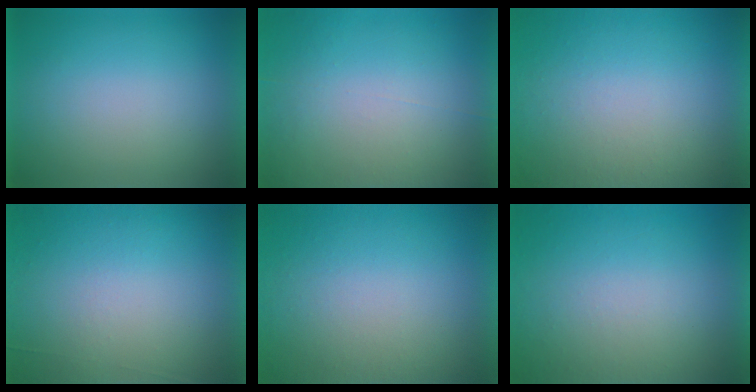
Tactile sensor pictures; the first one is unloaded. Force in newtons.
{"total": 7.1}
{"total": 9.5}
{"total": 5.9}
{"total": 9.5}
{"total": 8.3}